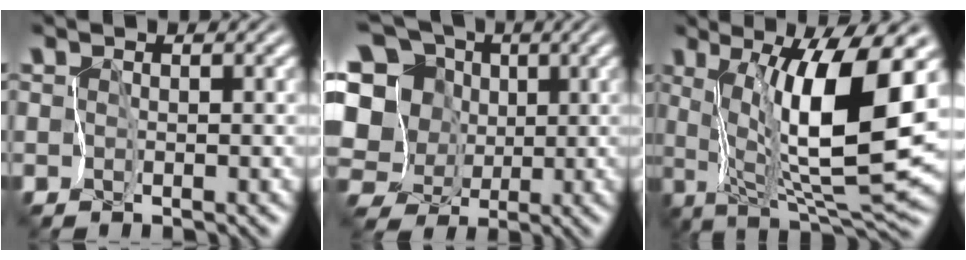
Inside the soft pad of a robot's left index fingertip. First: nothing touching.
{"total": 12.7, "force": [0.6, 11.3, 5.8], "torque": [-0.161, 0.034, -0.009]}
{"total": 10.7, "force": [2.5, 1.9, 10.2], "torque": [-0.174, -0.015, 0.052]}